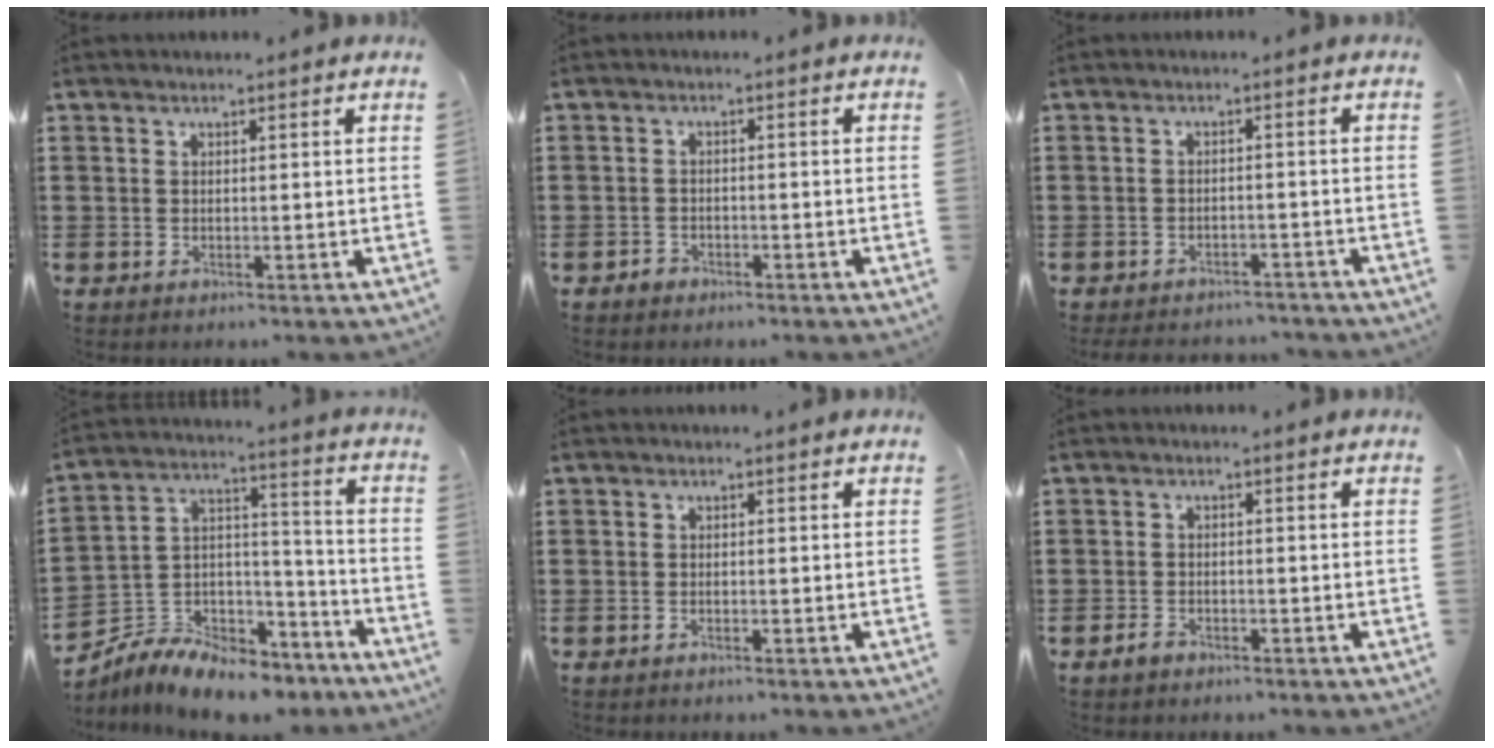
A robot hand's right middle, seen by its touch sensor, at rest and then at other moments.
{"total": 1.4, "force": [-1.2, 0.7, 0.2], "torque": [-0.007, 0.002, -0.026]}
{"total": 2.4, "force": [-2.3, 0.4, 0.0], "torque": [-0.007, 0.000, -0.051]}
{"total": 7.8, "force": [-7.2, 2.4, 1.7], "torque": [-0.035, 0.015, -0.146]}
{"total": 0.7, "force": [-0.6, 0.4, 0.2], "torque": [-0.003, 0.000, -0.013]}
{"total": 1.9, "force": [-1.3, 0.9, 0.9], "torque": [-0.027, 0.000, -0.029]}